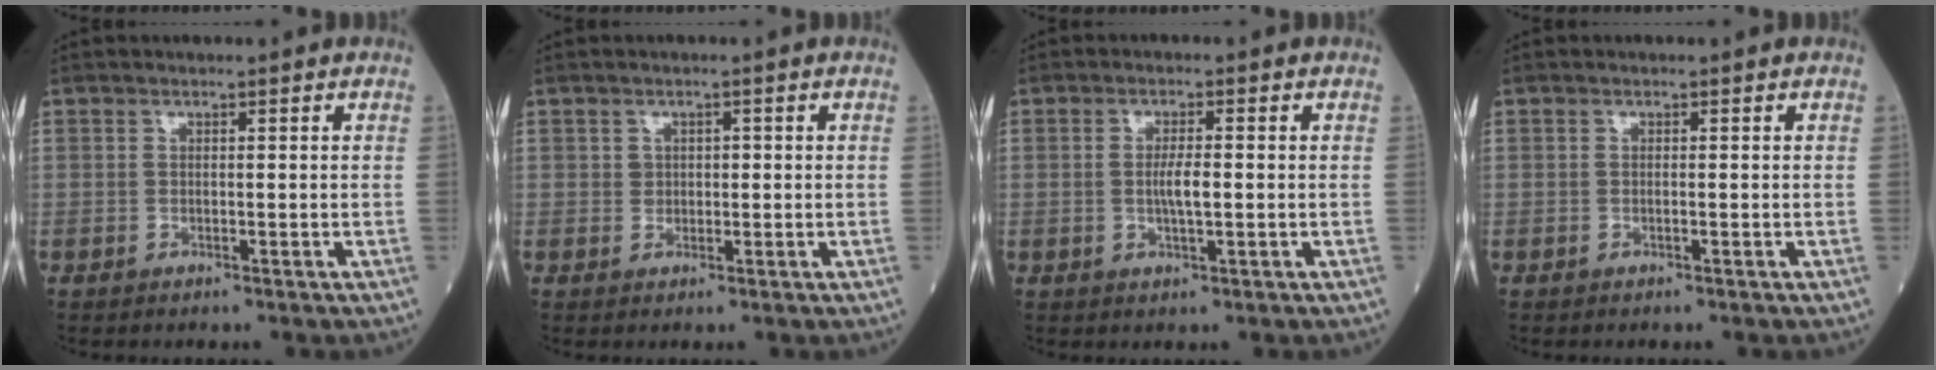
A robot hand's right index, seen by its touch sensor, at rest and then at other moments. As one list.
[{"total": 1.3, "force": [0.3, 1.2, 0.5], "torque": [-0.005, 0.006, 0.008]}, {"total": 3.2, "force": [-0.2, 0.4, 3.1], "torque": [-0.061, -0.002, -0.003]}, {"total": 0.0}]